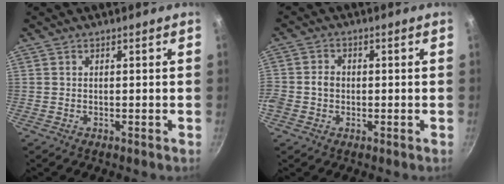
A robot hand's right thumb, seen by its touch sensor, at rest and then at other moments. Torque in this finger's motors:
{"motor_torque": [0.89, 0.61, 0.44, 0.07, 0.03]}